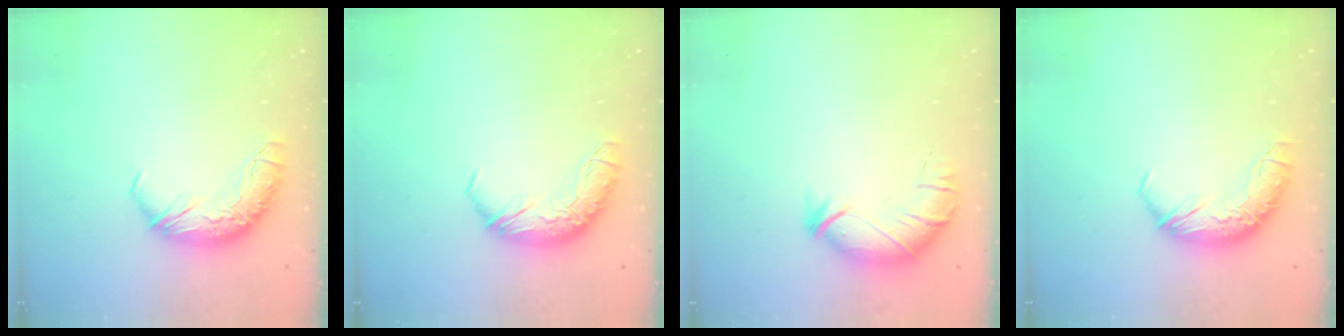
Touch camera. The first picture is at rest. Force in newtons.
{"total": 0.0}
{"total": 3.7, "press": 3.4, "slide": 1.5}
{"total": 0.0}